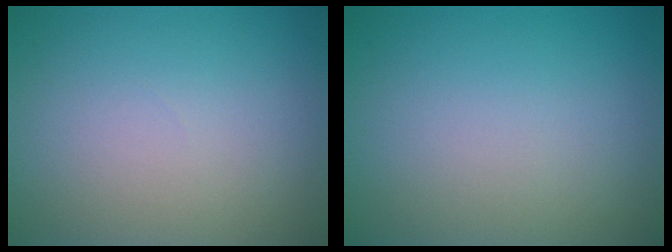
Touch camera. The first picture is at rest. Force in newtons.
{"total": 0.0}